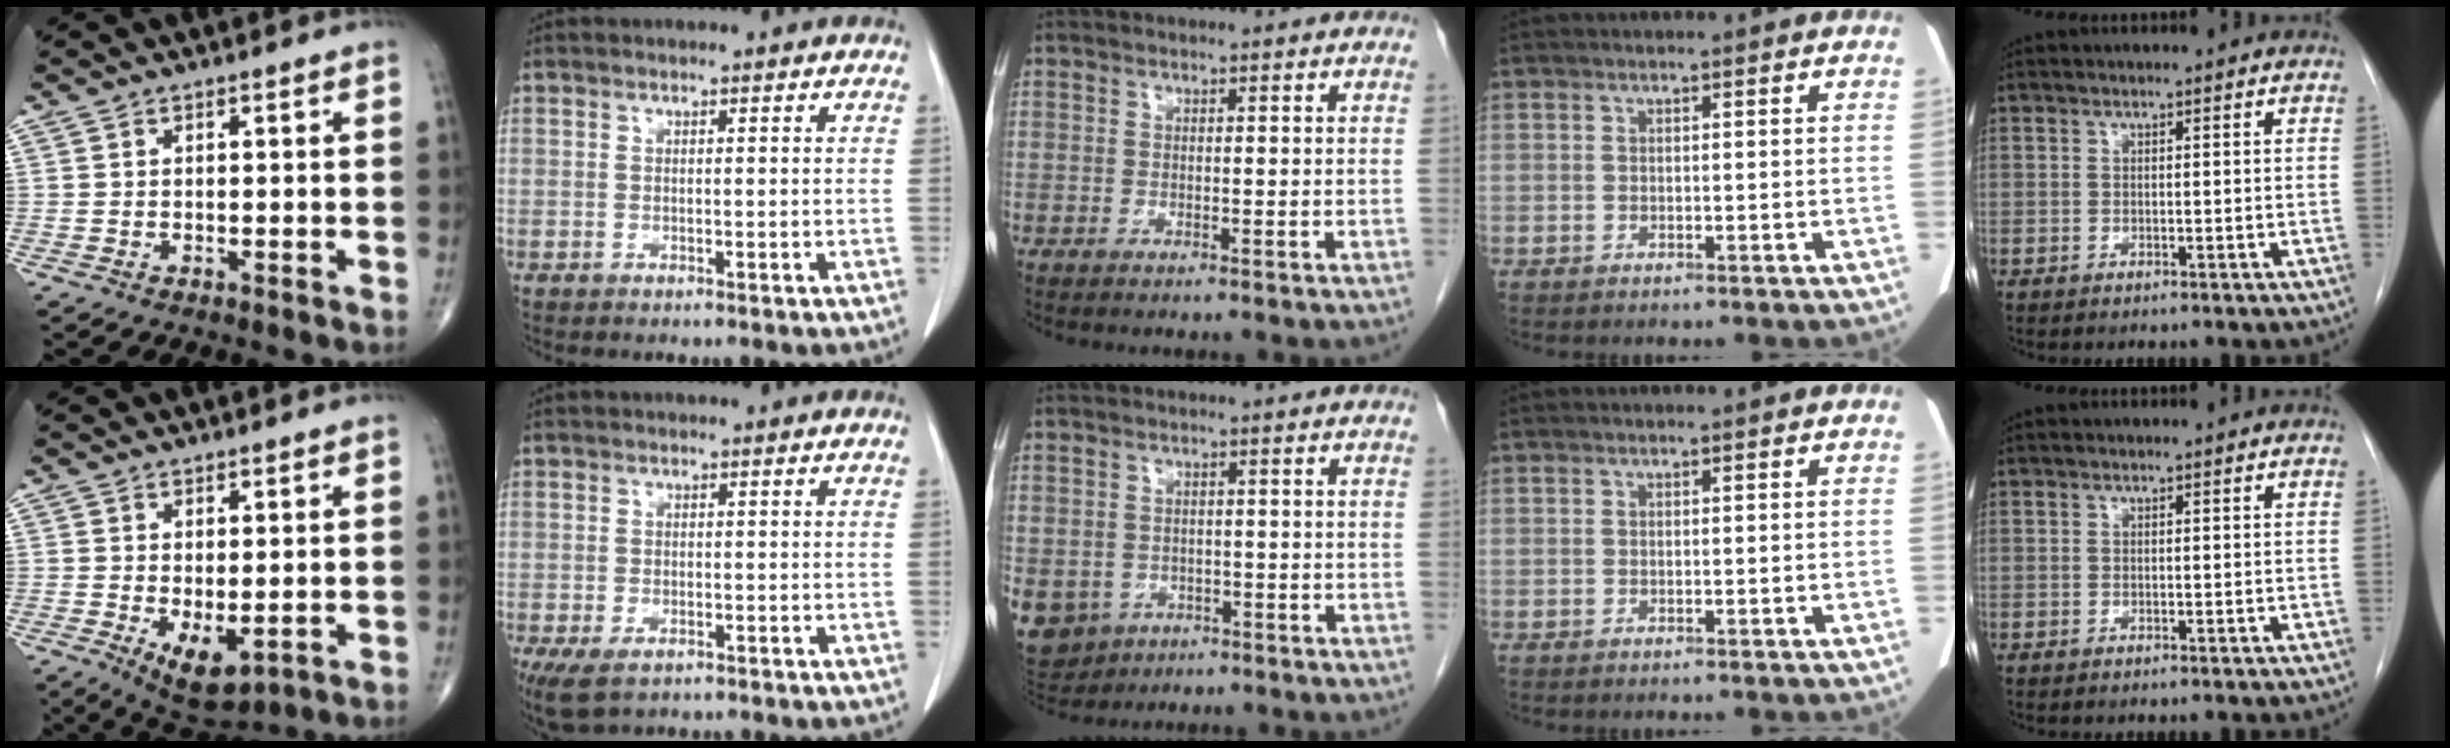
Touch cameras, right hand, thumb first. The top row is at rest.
{"thumb": {"total": 5.9, "force": [-1.0, 2.9, 5.1], "torque": [-0.072, -0.014, -0.001]}, "index": {"total": 5.8, "force": [-3.5, 3.0, 3.5], "torque": [-0.068, -0.010, -0.057]}, "middle": {"total": 11.8, "force": [-5.3, 9.7, 4.0], "torque": [-0.124, -0.006, -0.066]}}